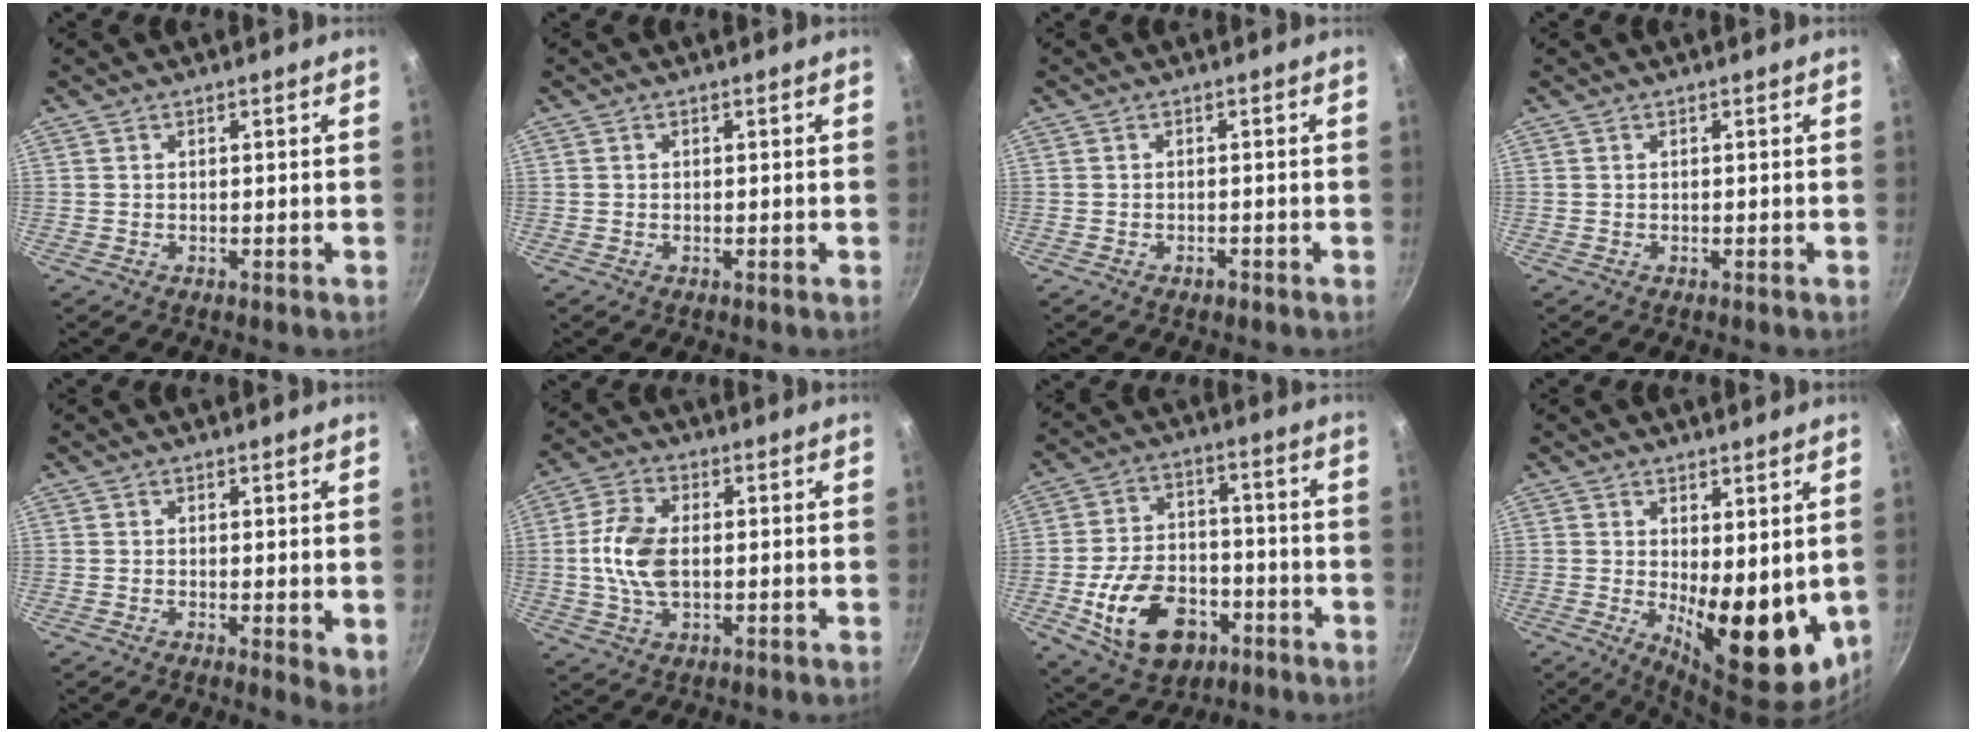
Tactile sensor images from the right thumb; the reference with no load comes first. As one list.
[{"total": 0.0}, {"total": 1.0, "force": [-0.7, 0.5, 0.4], "torque": [-0.008, 0.007, -0.009]}, {"total": 0.0}, {"total": 3.6, "force": [0.3, 1.6, 3.2], "torque": [-0.038, -0.010, 0.004]}, {"total": 9.3, "force": [0.0, 5.5, 7.5], "torque": [-0.148, 0.013, -0.004]}, {"total": 16.3, "force": [-6.2, 10.9, 10.4], "torque": [-0.161, 0.037, -0.094]}, {"total": 13.6, "force": [0.3, 6.0, 12.2], "torque": [-0.136, -0.030, 0.020]}]